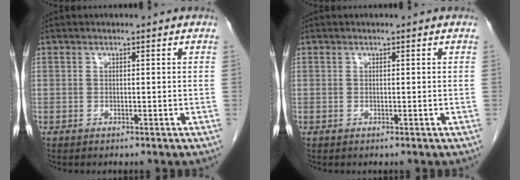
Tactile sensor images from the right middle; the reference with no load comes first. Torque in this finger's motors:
{"motor_torque": [0.00, 0.00, 0.00, 0.00]}